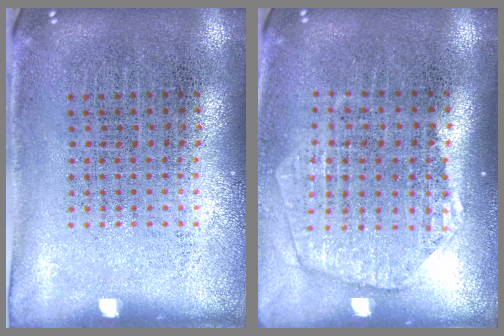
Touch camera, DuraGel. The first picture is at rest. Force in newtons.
{"total": 1.8, "press": 1.7, "slide": 0.8}